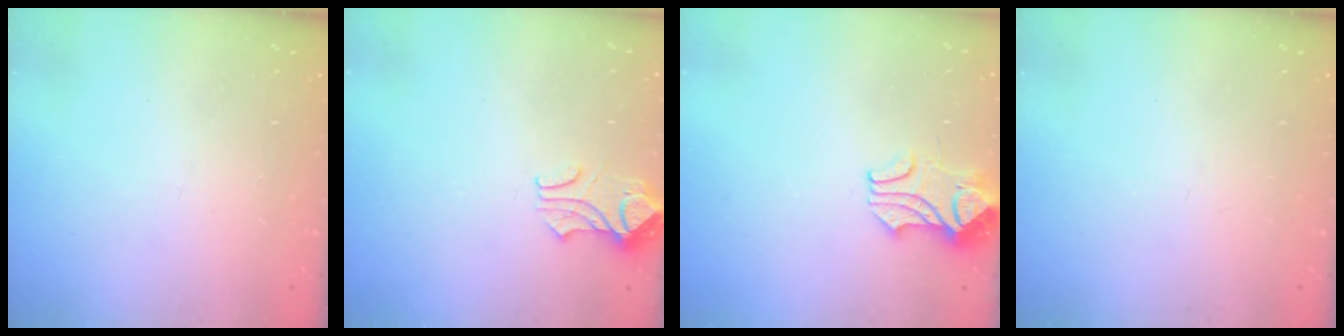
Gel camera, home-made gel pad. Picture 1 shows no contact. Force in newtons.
{"total": 1.1, "press": 0.7, "slide": 0.9}
{"total": 2.2, "press": 2.0, "slide": 0.8}
{"total": 0.0}